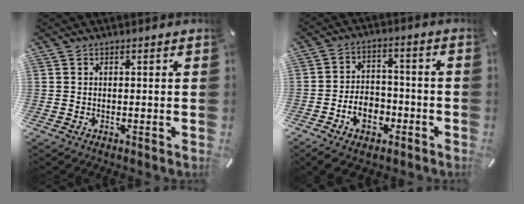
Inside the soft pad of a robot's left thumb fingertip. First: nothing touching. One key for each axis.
{"total": 9.6, "fx": -4.2, "fy": 6.9, "fz": 5.3, "tx": -0.100, "ty": 0.027, "tz": -0.075}